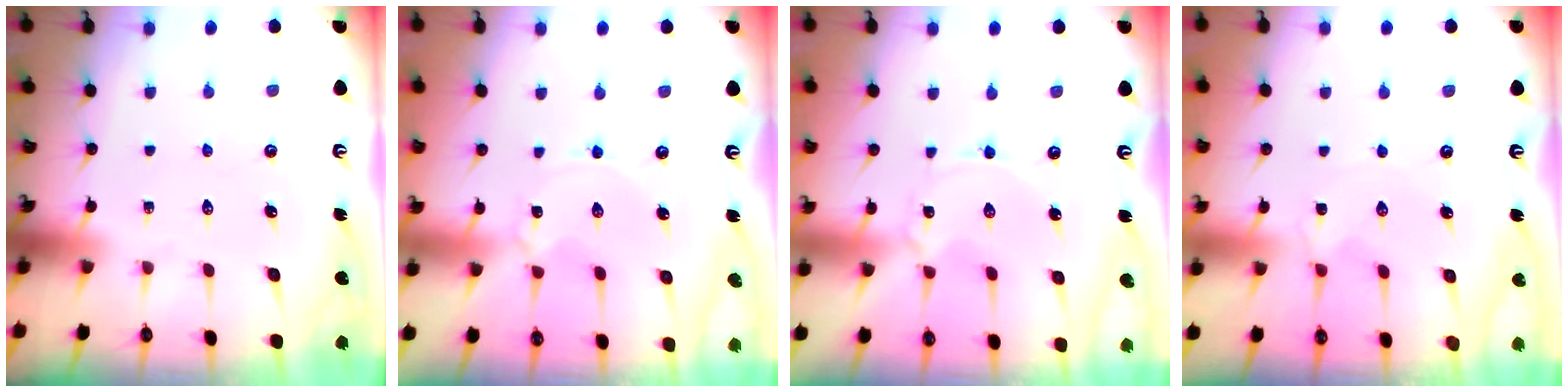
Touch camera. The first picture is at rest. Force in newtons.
{"total": 1.1, "press": 1.0, "slide": 0.1}
{"total": 0.0}
{"total": 1.2, "press": 1.2, "slide": 0.4}